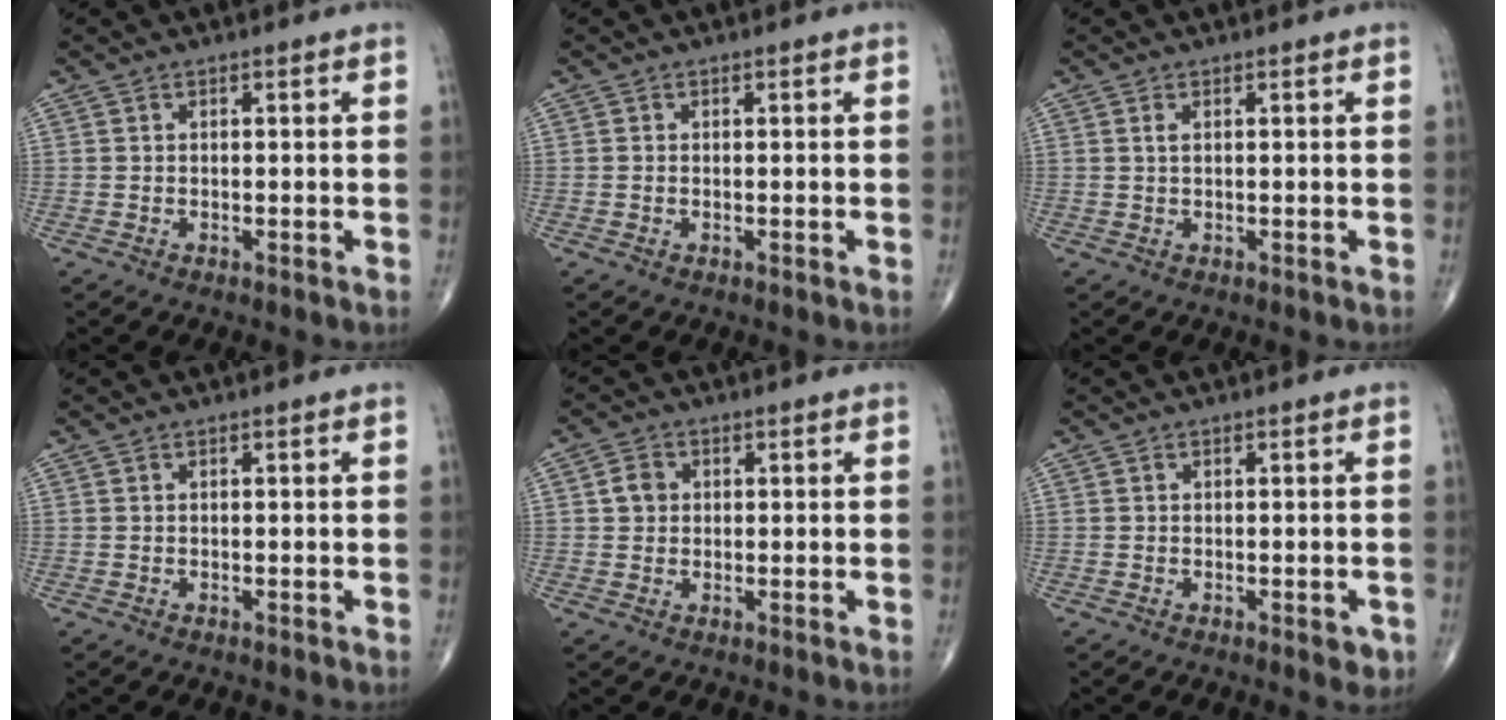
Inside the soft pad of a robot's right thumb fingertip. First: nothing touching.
{"total": 0.0}
{"total": 0.9, "force": [0.3, 0.3, 0.8], "torque": [-0.017, 0.004, 0.008]}
{"total": 0.0}
{"total": 3.1, "force": [0.5, 2.7, 1.5], "torque": [-0.016, 0.003, 0.007]}
{"total": 2.2, "force": [-0.9, 1.1, 1.8], "torque": [-0.013, 0.000, -0.009]}